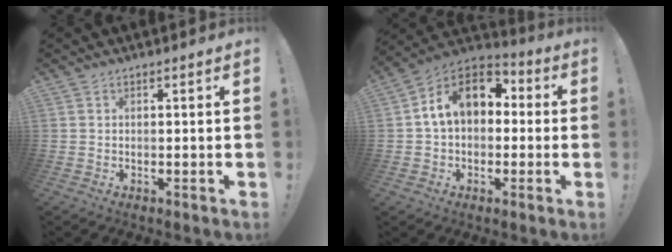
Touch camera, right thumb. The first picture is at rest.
{"total": 13.8, "force": [3.5, 9.3, 9.6], "torque": [-0.147, 0.008, 0.067]}